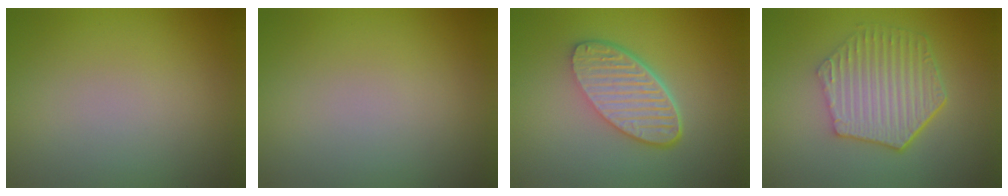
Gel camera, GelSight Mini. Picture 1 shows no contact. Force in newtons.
{"total": 0.0}
{"total": 6.0, "press": 4.4, "slide": 4.1}
{"total": 6.2, "press": 4.6, "slide": 4.2}